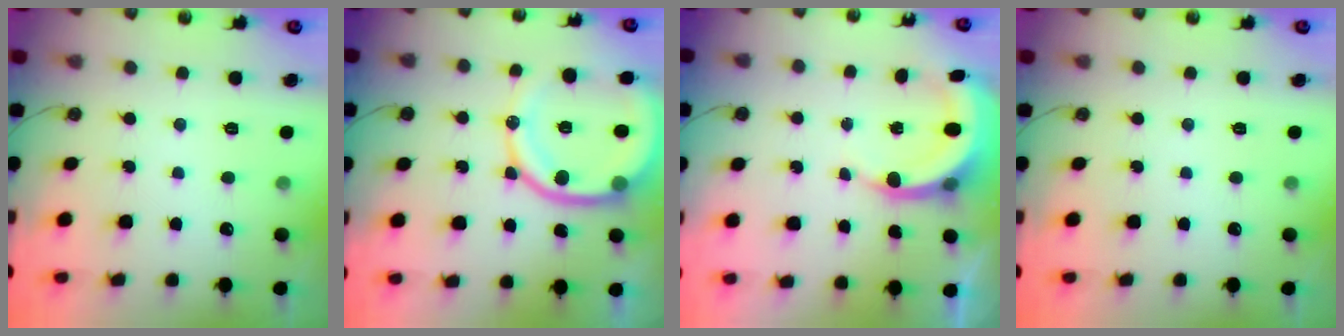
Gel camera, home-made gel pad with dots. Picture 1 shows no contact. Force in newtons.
{"total": 16.0, "press": 15.9, "slide": 1.9}
{"total": 5.7, "press": 5.7, "slide": 0.6}
{"total": 0.0}